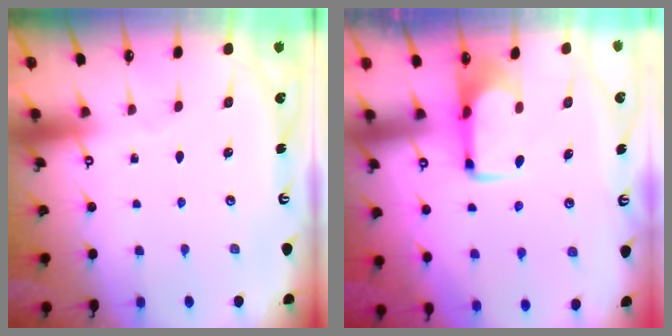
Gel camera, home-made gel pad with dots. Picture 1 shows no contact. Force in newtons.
{"total": 2.0, "press": 1.9, "slide": 0.5}